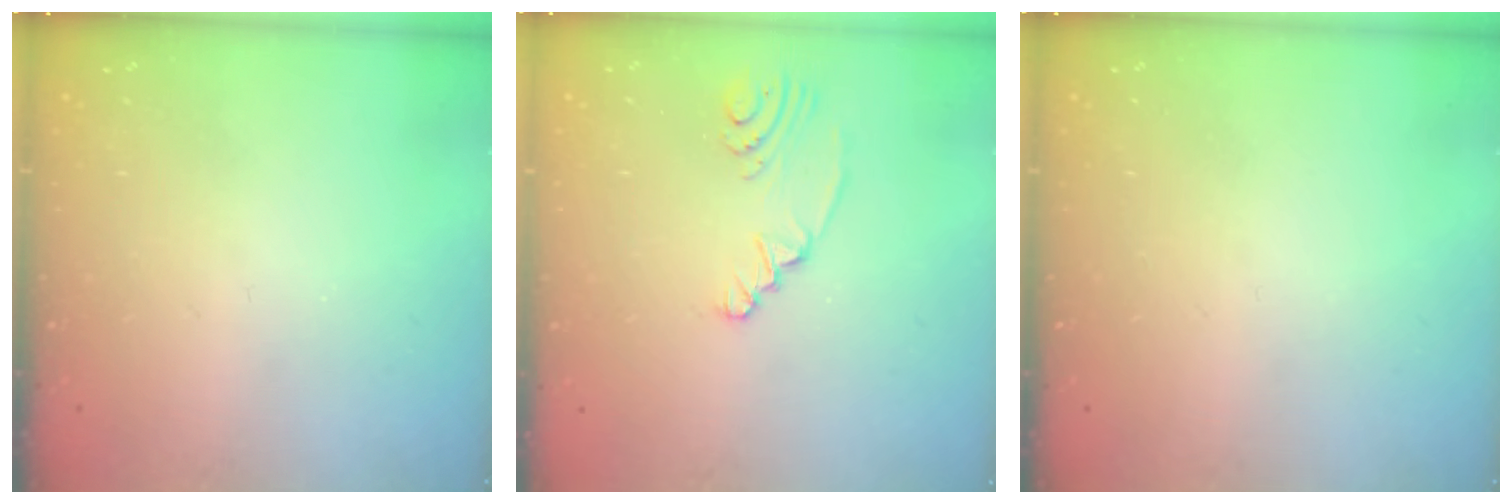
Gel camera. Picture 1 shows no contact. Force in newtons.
{"total": 3.2, "press": 3.0, "slide": 1.1}
{"total": 0.0}